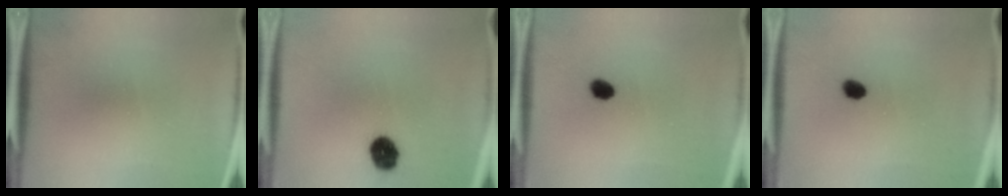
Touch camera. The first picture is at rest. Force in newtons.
{"total": 6.9}
{"total": 2.7}
{"total": 2.5}